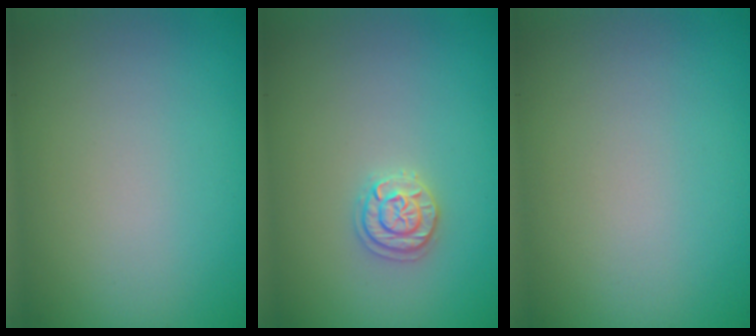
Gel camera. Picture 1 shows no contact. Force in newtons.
{"total": 1.8, "press": 1.8, "slide": 0.1}
{"total": 0.0}